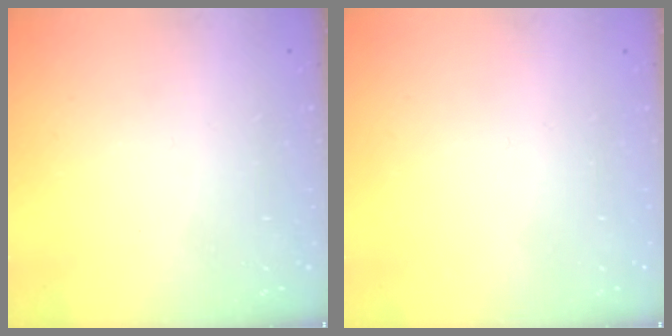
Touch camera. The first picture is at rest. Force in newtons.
{"total": 1.7, "press": 1.7, "slide": 0.1}